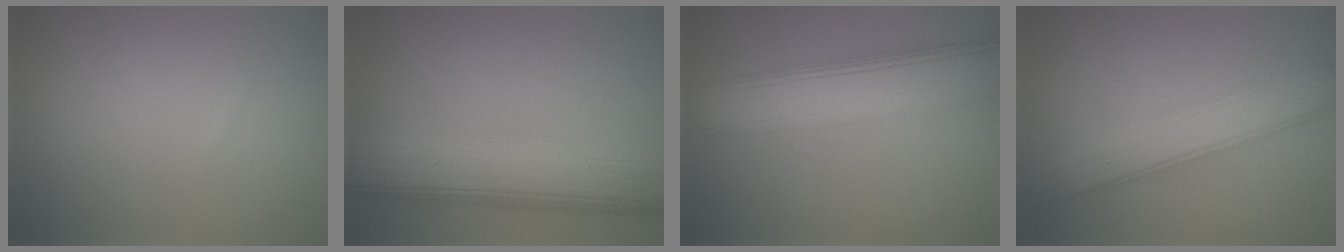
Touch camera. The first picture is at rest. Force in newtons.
{"total": 10.0, "press": 10.0, "slide": 0.1}
{"total": 8.4, "press": 8.4, "slide": 0.1}
{"total": 4.6, "press": 4.6, "slide": 0.1}